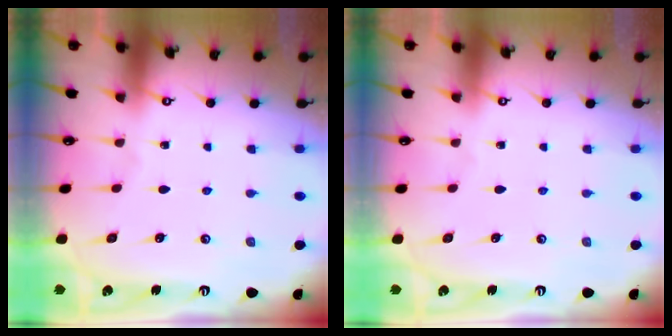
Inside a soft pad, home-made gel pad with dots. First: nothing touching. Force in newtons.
{"total": 0.0}